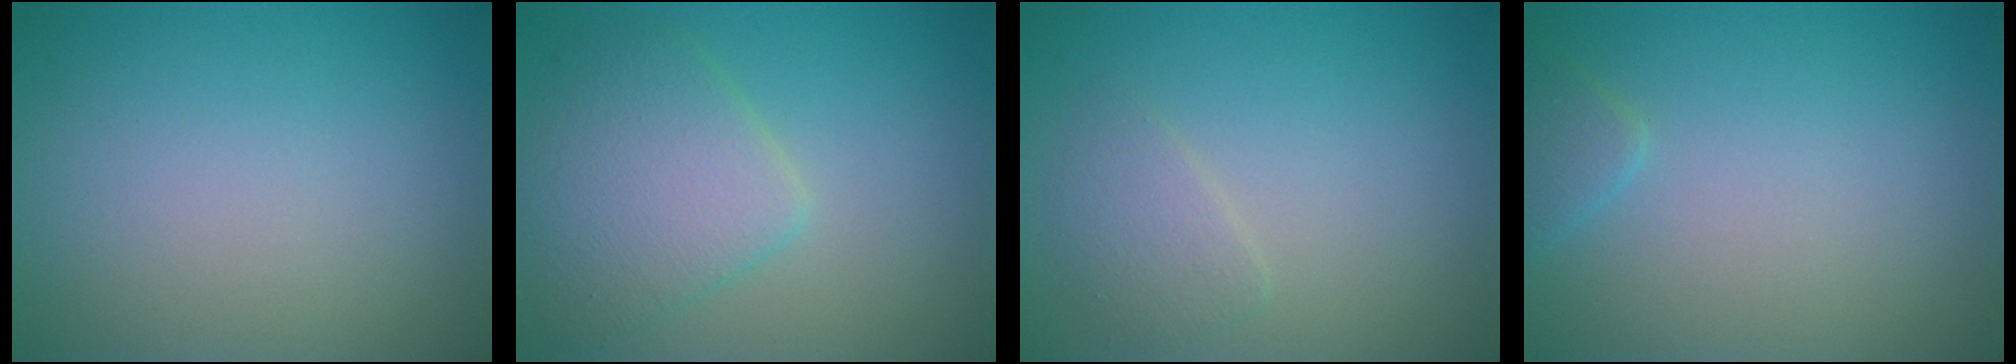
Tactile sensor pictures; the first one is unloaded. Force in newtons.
{"total": 4.8, "press": 4.8, "slide": 0.2}
{"total": 1.7, "press": 1.7, "slide": 0.1}
{"total": 1.3, "press": 1.3, "slide": 0.0}